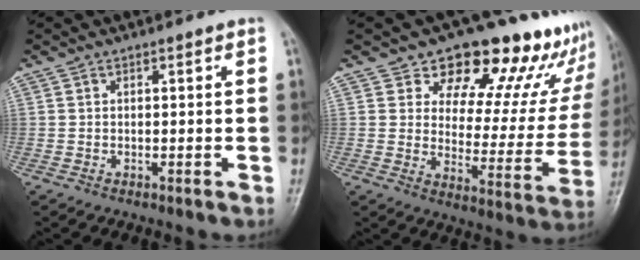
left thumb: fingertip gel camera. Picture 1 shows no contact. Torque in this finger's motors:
{"motor_torque": [0.52, 0.25, 0.11, -0.08, 0.14]}